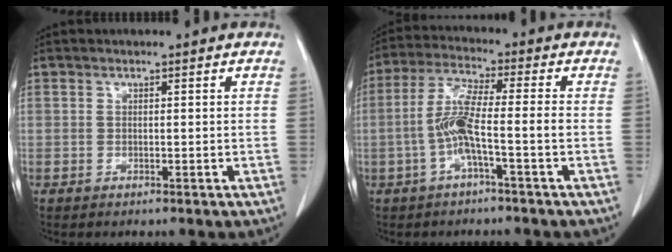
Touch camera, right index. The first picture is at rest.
{"total": 7.2, "force": [-1.9, 0.0, 6.9], "torque": [-0.146, 0.015, -0.040]}